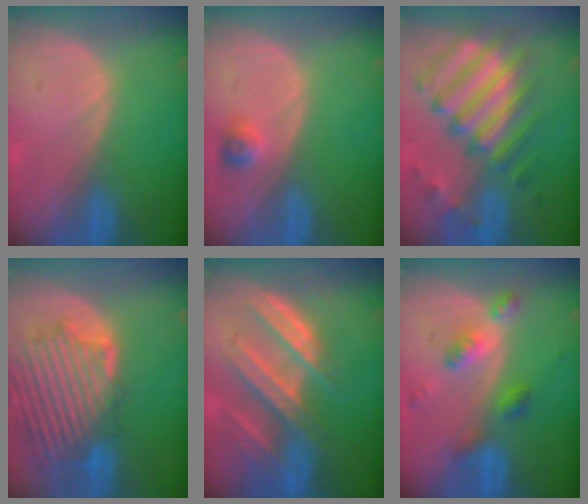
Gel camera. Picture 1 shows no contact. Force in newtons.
{"total": 2.2, "press": 2.2, "slide": 0.2}
{"total": 11.9, "press": 10.4, "slide": 5.8}
{"total": 13.0, "press": 11.4, "slide": 6.1}
{"total": 9.2, "press": 8.3, "slide": 4.0}
{"total": 6.0, "press": 5.3, "slide": 2.9}